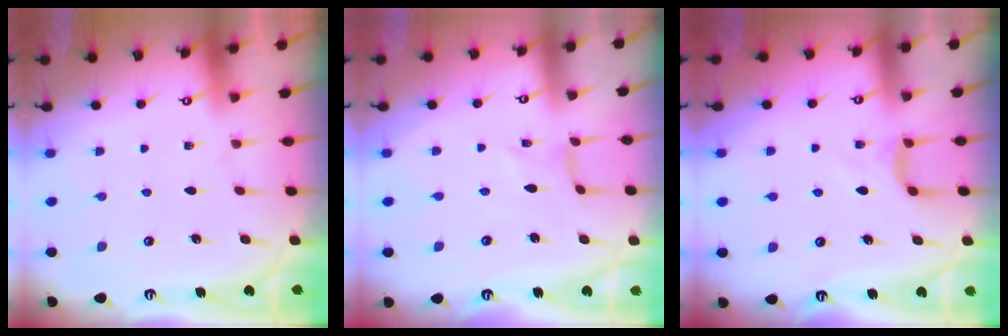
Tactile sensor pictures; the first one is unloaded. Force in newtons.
{"total": 0.0}
{"total": 4.5, "press": 4.5, "slide": 0.6}